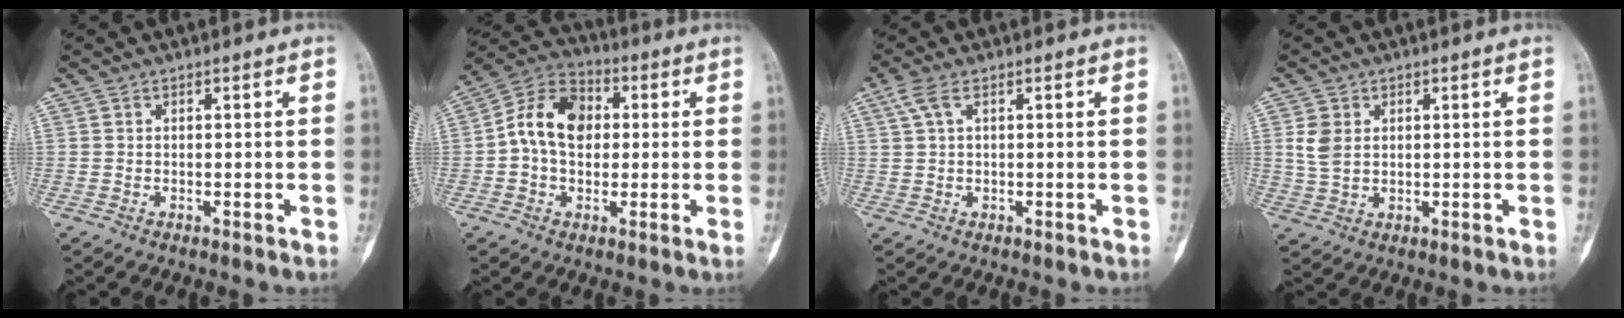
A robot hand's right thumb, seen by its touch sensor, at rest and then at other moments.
{"total": 10.6, "force": [1.1, 8.3, 6.4], "torque": [-0.102, 0.030, 0.007]}
{"total": 3.2, "force": [1.5, 1.1, 2.6], "torque": [-0.073, 0.013, 0.037]}
{"total": 4.5, "force": [1.2, 3.3, 2.7], "torque": [-0.046, -0.001, 0.031]}